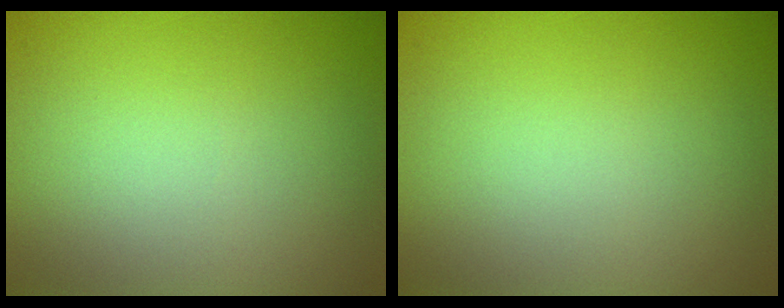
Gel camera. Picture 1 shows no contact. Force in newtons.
{"total": 0.0}